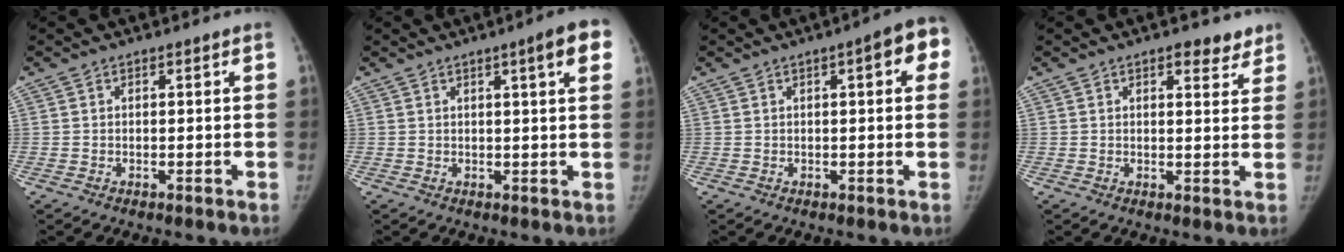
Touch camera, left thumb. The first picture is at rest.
{"total": 6.4, "force": [2.9, 0.6, 5.7], "torque": [-0.065, -0.004, 0.032]}
{"total": 7.3, "force": [2.3, 2.1, 6.6], "torque": [-0.063, 0.007, 0.019]}
{"total": 4.4, "force": [3.1, 2.1, 2.4], "torque": [-0.004, -0.015, 0.038]}